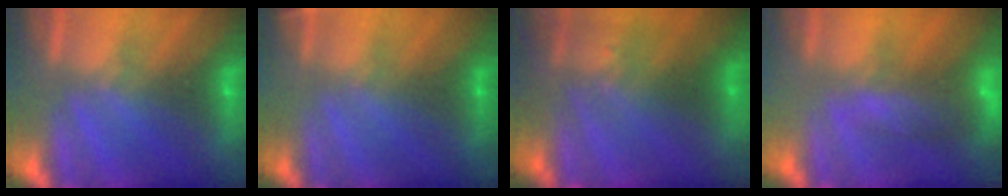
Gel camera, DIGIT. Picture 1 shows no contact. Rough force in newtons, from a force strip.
{"total": 2.5}
{"total": 2.9}
{"total": 7.7}